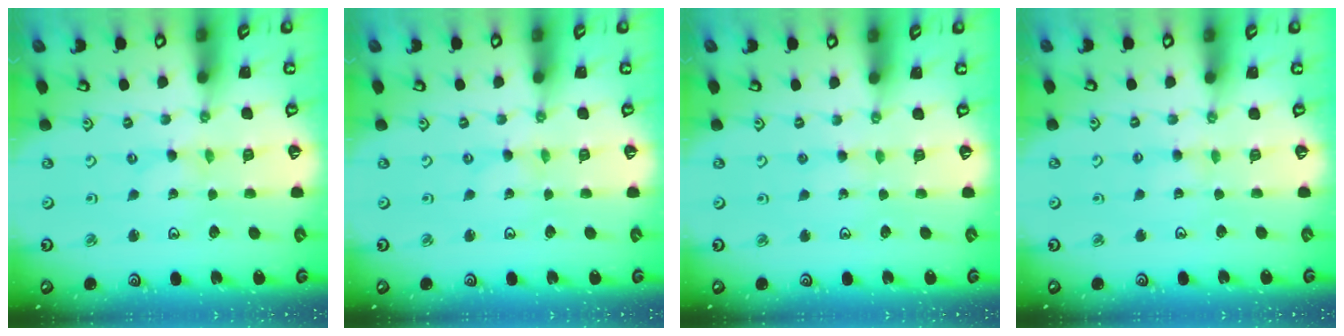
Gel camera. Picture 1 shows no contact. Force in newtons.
{"total": 0.0}
{"total": 2.3, "press": 2.3, "slide": 0.3}
{"total": 2.3, "press": 2.3, "slide": 0.4}